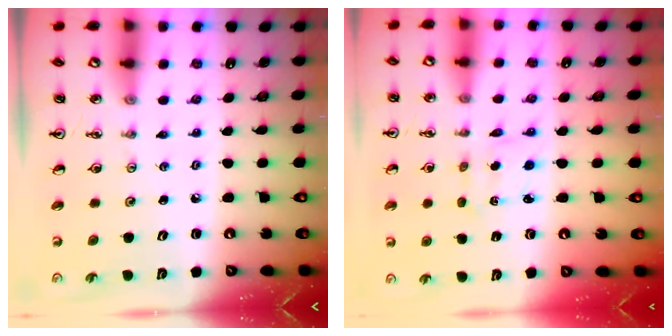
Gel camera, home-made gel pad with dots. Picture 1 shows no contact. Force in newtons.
{"total": 2.0, "press": 1.8, "slide": 0.7}